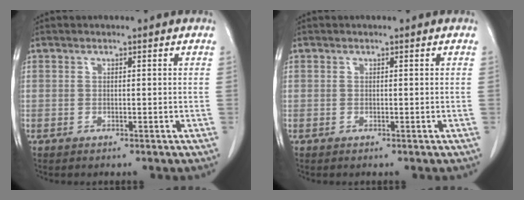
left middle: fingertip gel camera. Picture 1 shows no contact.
{"total": 0.0}